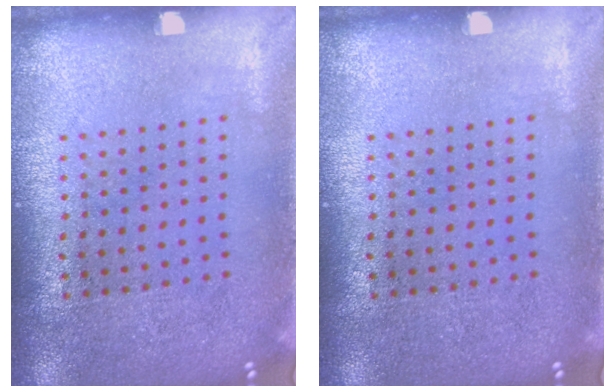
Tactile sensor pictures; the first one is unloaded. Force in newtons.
{"total": 0.0}